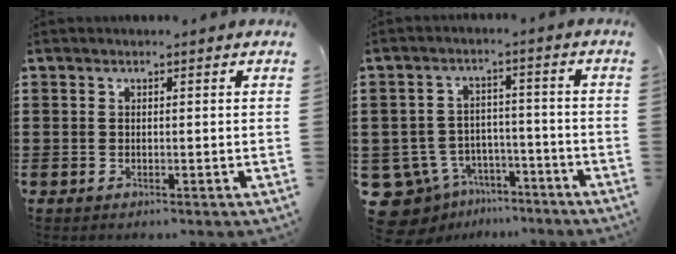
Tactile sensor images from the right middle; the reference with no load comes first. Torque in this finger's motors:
{"motor_torque": [-0.24, -0.01, 0.04, -0.03]}